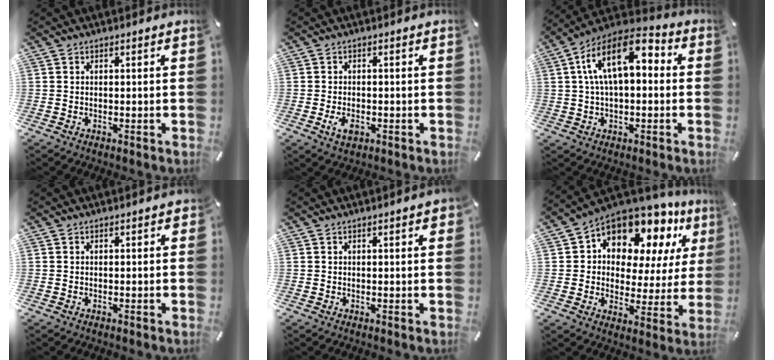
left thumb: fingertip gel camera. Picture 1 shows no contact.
{"total": 3.5, "force": [-1.3, 2.0, 2.6], "torque": [-0.057, 0.002, -0.023]}
{"total": 14.1, "force": [3.7, 7.6, 11.3], "torque": [-0.220, -0.006, 0.063]}
{"total": 0.5, "force": [-0.2, 0.4, 0.3], "torque": [-0.005, 0.001, -0.005]}
{"total": 1.7, "force": [0.3, 0.4, 1.6], "torque": [-0.023, 0.000, 0.003]}
{"total": 12.5, "force": [9.3, 7.1, 4.2], "torque": [-0.081, -0.088, 0.167]}